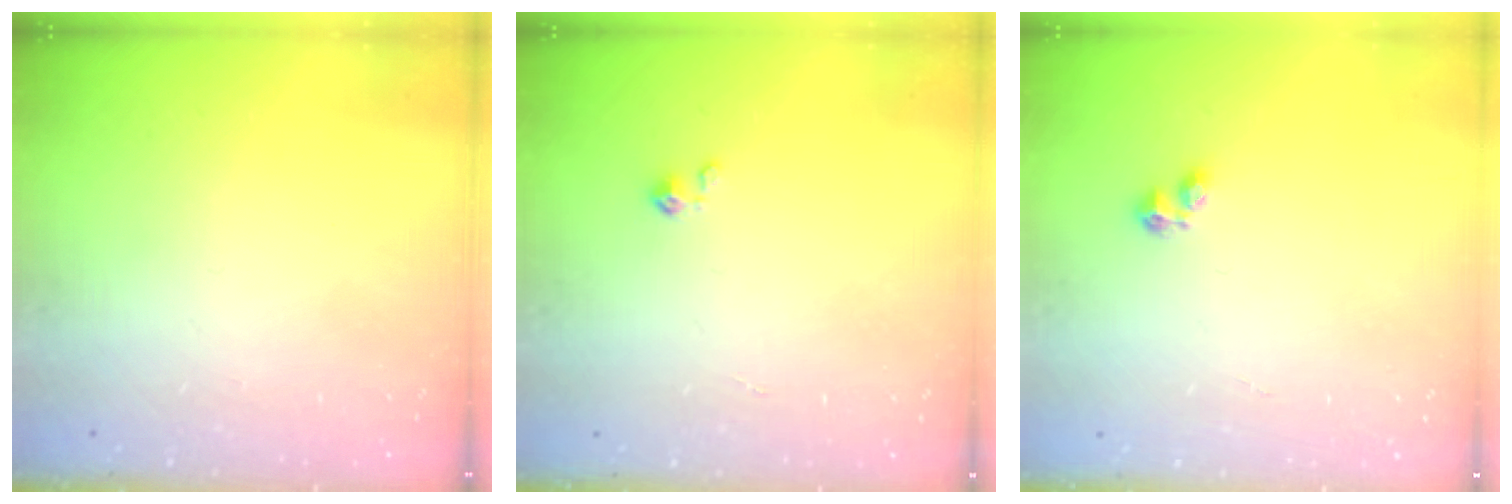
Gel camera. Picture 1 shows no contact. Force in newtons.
{"total": 2.3, "press": 2.2, "slide": 0.3}
{"total": 3.1, "press": 3.1, "slide": 0.6}